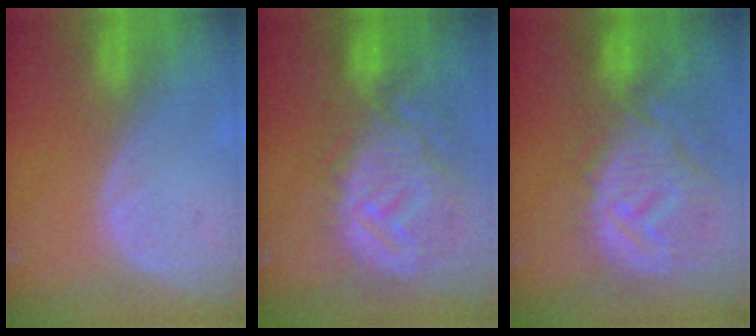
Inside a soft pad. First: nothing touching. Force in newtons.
{"total": 12.5, "press": 11.1, "slide": 5.7}
{"total": 12.6, "press": 11.2, "slide": 5.8}